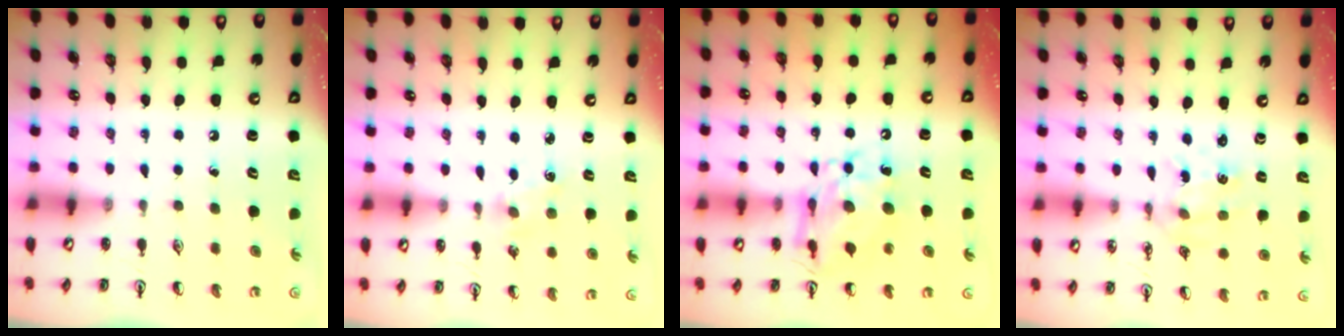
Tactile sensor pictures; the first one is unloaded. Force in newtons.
{"total": 2.5, "press": 2.5, "slide": 0.3}
{"total": 11.7, "press": 11.6, "slide": 1.2}
{"total": 1.0, "press": 1.0, "slide": 0.2}